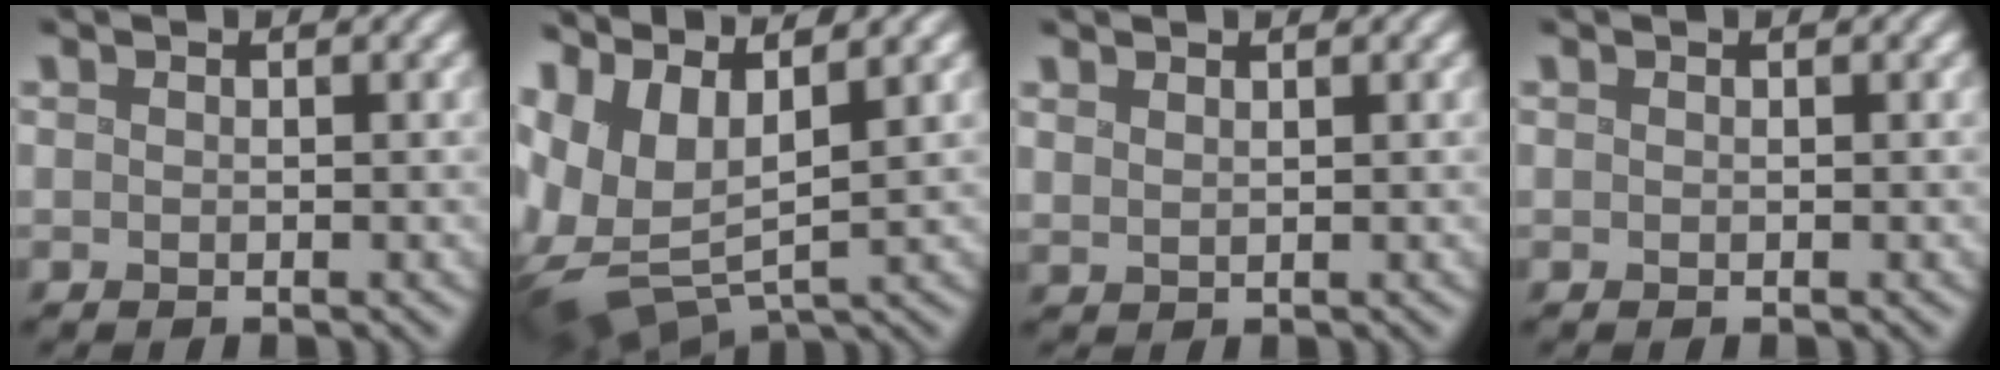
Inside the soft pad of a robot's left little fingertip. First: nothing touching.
{"total": 7.0, "force": [1.5, 3.5, 5.8], "torque": [-0.133, -0.009, 0.034]}
{"total": 0.9, "force": [0.9, 0.1, 0.2], "torque": [-0.008, 0.002, 0.023]}
{"total": 0.0}